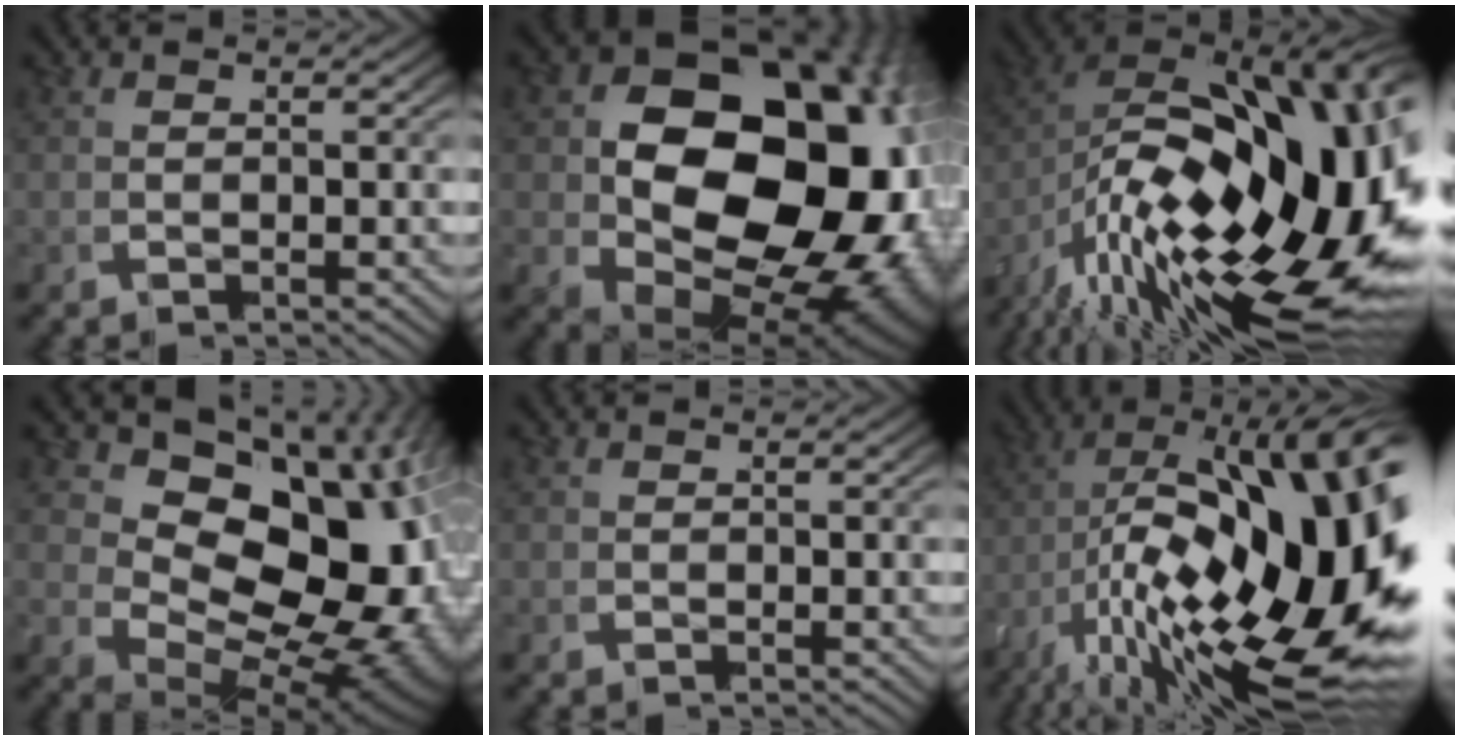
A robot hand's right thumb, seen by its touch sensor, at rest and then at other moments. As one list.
[{"total": 26.6, "force": [1.1, 18.3, 19.3], "torque": [-0.310, -0.087, 0.055]}, {"total": 22.8, "force": [-2.7, 13.7, 18.0], "torque": [-0.276, -0.078, -0.004]}, {"total": 17.3, "force": [1.0, 11.7, 12.7], "torque": [-0.196, -0.064, 0.045]}, {"total": 0.0}, {"total": 21.4, "force": [-0.2, 12.0, 17.7], "torque": [-0.275, -0.057, 0.034]}]